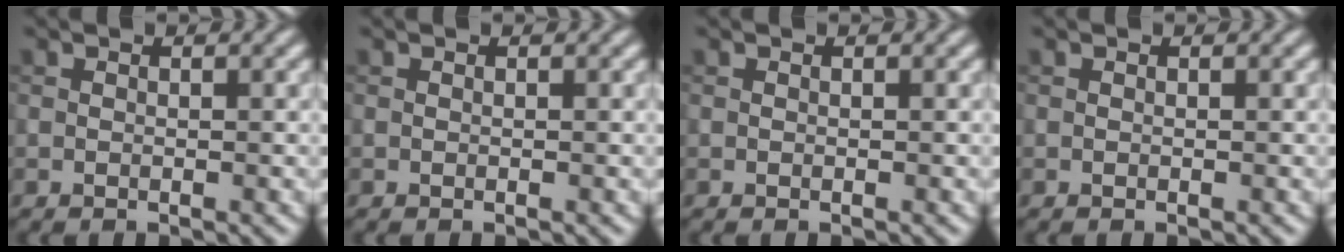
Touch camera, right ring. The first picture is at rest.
{"total": 0.0}
{"total": 0.0}
{"total": 0.0}